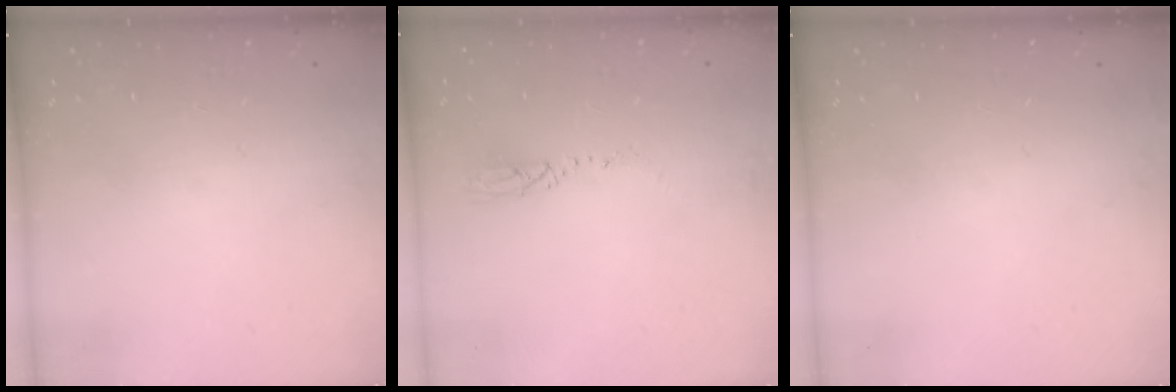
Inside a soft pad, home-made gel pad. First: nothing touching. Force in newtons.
{"total": 3.4, "press": 3.3, "slide": 0.8}
{"total": 2.2, "press": 2.1, "slide": 0.8}